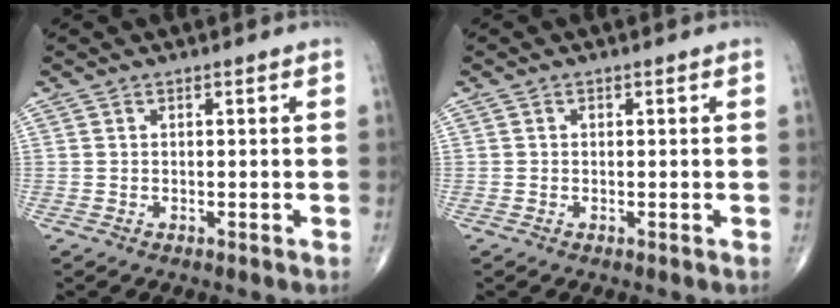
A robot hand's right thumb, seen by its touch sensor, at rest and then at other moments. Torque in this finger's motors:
{"motor_torque": [0.43, 0.32, 0.41, 0.22, -0.03]}